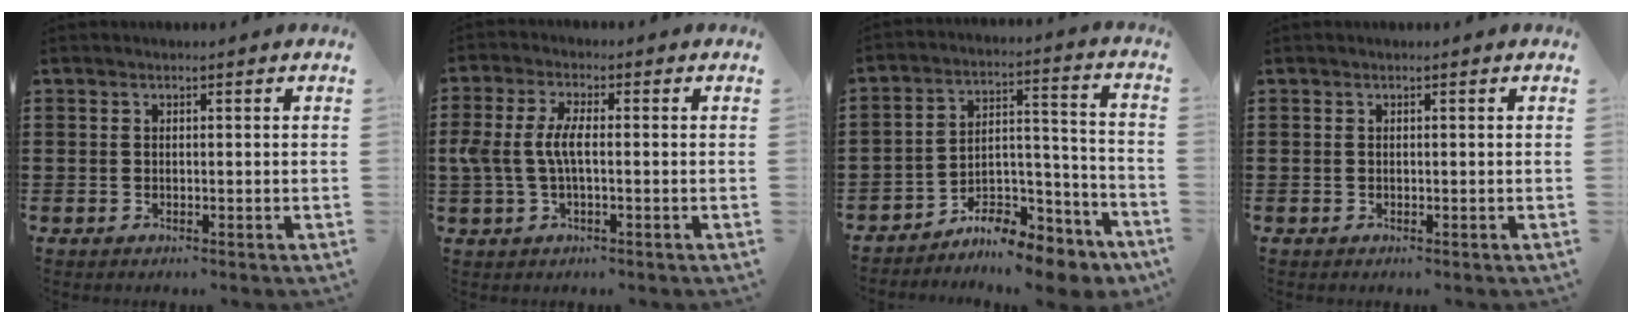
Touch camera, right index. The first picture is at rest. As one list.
[{"total": 5.1, "force": [-0.4, 1.9, 4.7], "torque": [-0.114, -0.005, -0.016]}, {"total": 8.8, "force": [-8.3, 2.0, 2.2], "torque": [-0.017, 0.032, -0.155]}, {"total": 0.0}]